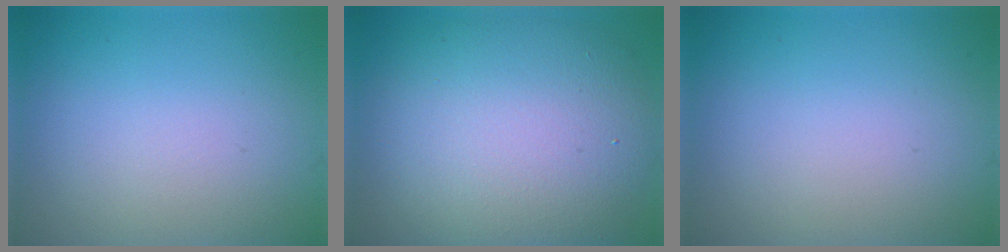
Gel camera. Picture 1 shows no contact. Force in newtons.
{"total": 11.7, "press": 11.6, "slide": 0.7}
{"total": 0.0}